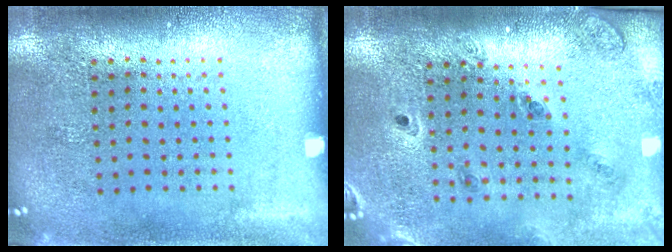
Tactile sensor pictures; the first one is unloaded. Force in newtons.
{"total": 1.4, "press": 1.3, "slide": 0.3}